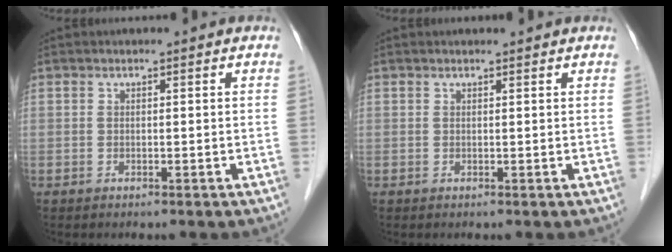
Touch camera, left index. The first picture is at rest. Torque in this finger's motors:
{"motor_torque": [0.19, -0.10, 0.00, -0.01]}